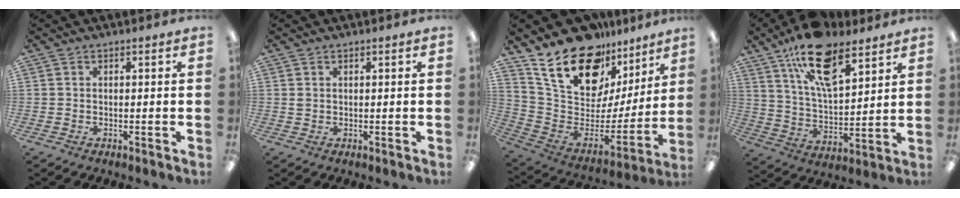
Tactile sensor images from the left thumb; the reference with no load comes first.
{"total": 0.9, "force": [0.5, 0.6, 0.4], "torque": [-0.010, 0.002, 0.009]}
{"total": 22.8, "force": [15.7, 11.9, 11.5], "torque": [-0.196, -0.110, 0.283]}
{"total": 17.9, "force": [11.4, 7.9, 11.4], "torque": [-0.192, -0.047, 0.197]}